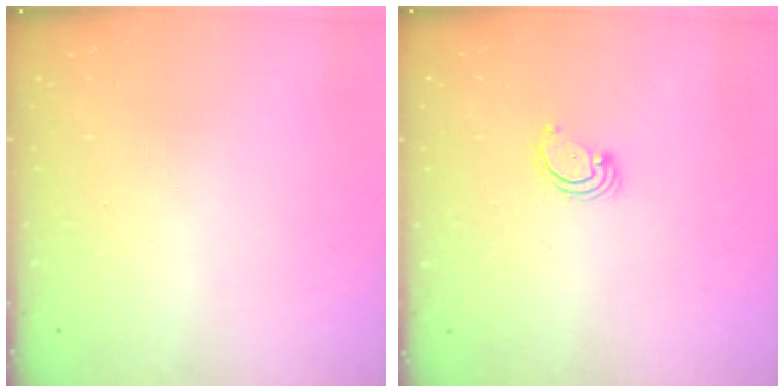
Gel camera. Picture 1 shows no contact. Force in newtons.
{"total": 2.8, "press": 2.8, "slide": 0.2}